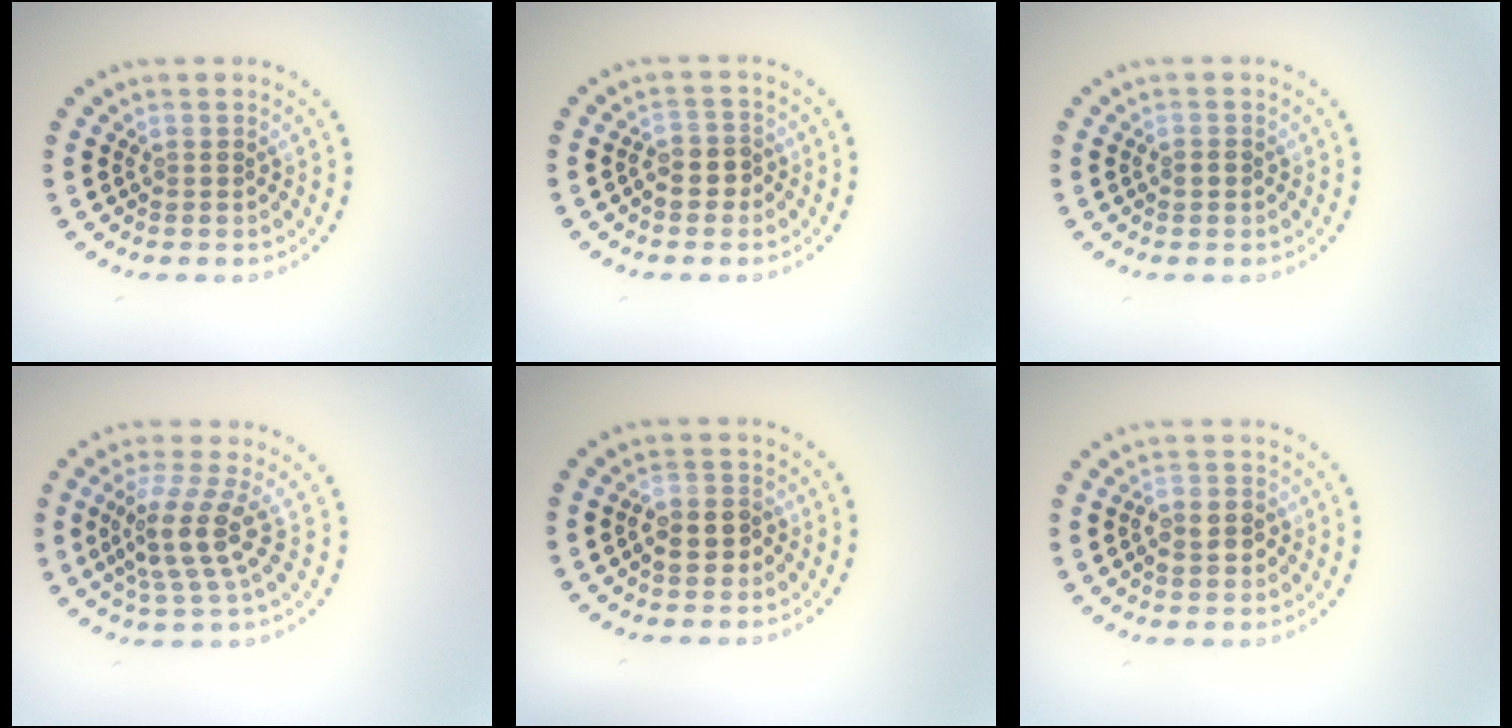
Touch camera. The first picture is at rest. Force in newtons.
{"total": 2.5, "press": 2.3, "slide": 1.0}
{"total": 1.1, "press": 1.1, "slide": 0.1}
{"total": 4.1, "press": 3.1, "slide": 2.6}
{"total": 2.6, "press": 2.5, "slide": 0.8}
{"total": 2.2, "press": 2.1, "slide": 0.7}